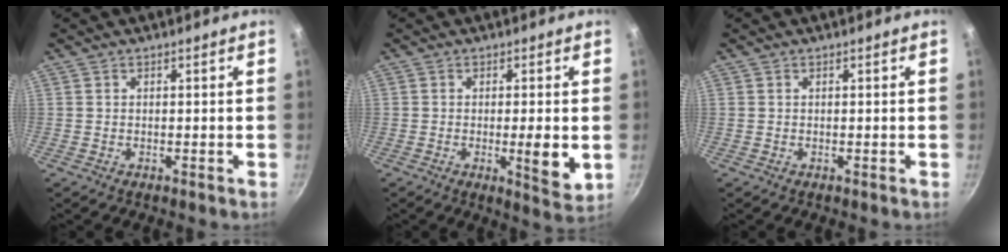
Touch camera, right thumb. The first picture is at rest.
{"total": 6.8, "force": [-0.9, 1.4, 6.5], "torque": [-0.096, -0.014, -0.011]}
{"total": 0.0}